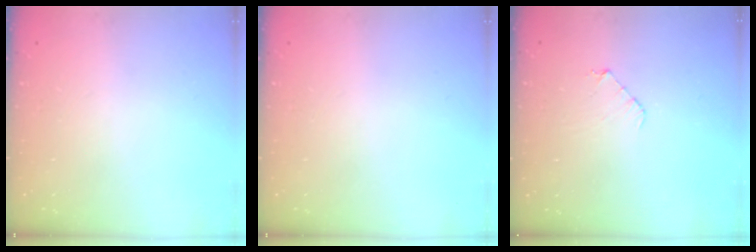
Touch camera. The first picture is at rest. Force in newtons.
{"total": 0.0}
{"total": 4.8, "press": 4.8, "slide": 0.3}